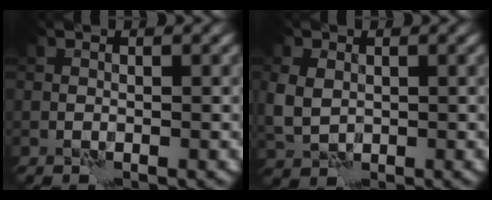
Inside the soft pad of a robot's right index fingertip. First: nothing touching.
{"total": 3.0, "force": [0.5, 2.4, 1.7], "torque": [-0.050, 0.002, 0.011]}